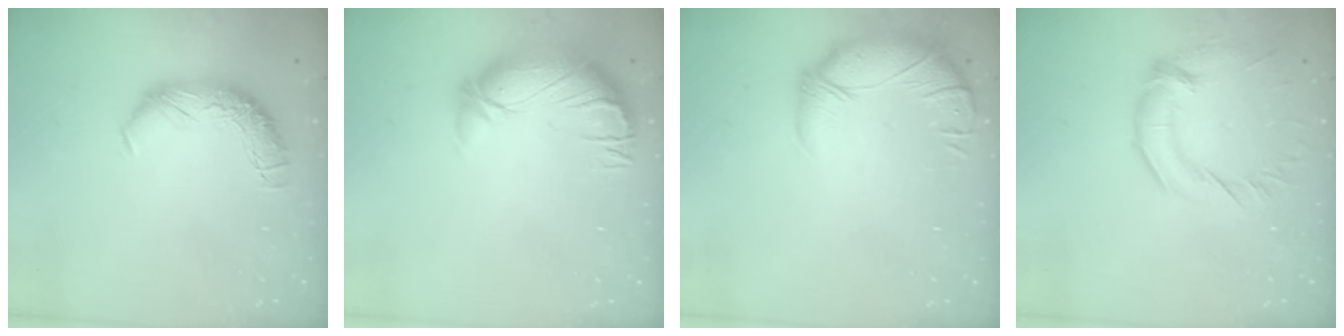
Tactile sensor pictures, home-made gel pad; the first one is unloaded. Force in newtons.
{"total": 2.8, "press": 0.3, "slide": 2.8}
{"total": 3.7, "press": 2.8, "slide": 2.5}
{"total": 1.5, "press": 0.3, "slide": 1.5}